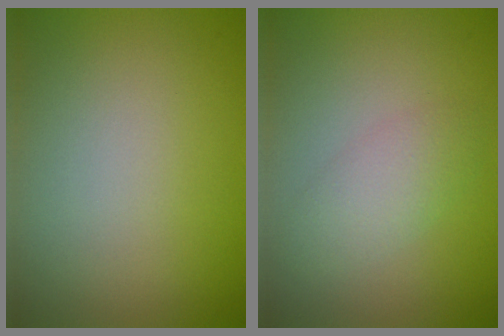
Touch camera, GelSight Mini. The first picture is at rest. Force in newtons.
{"total": 2.4, "press": 2.4, "slide": 0.1}